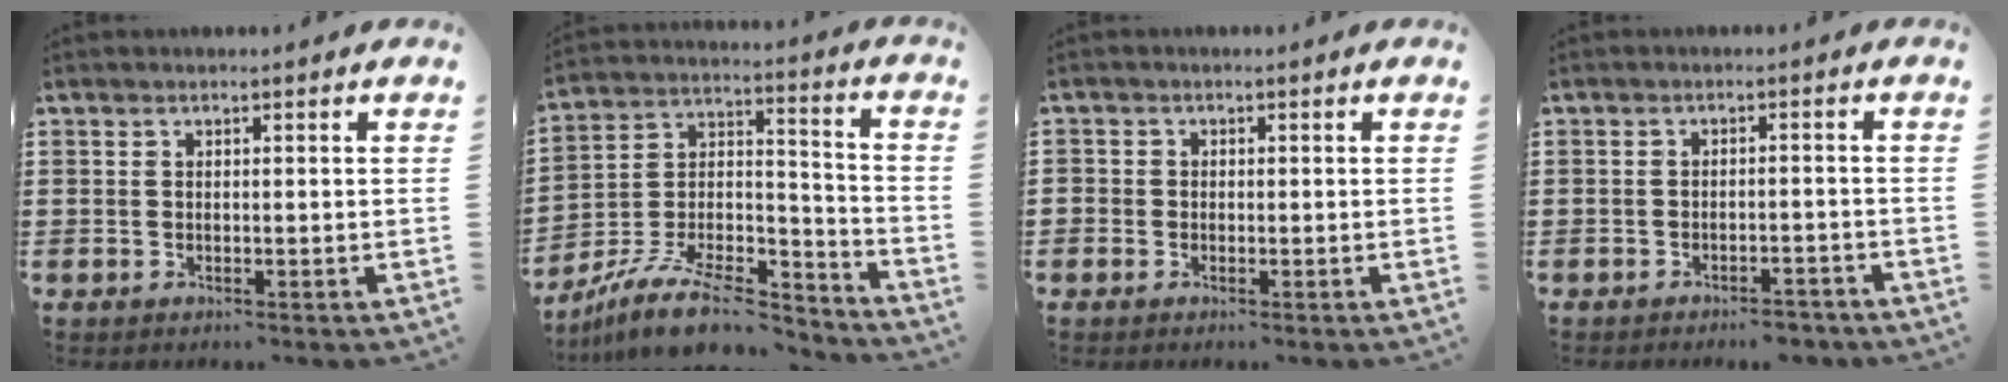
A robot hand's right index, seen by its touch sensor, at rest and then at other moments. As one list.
[{"total": 12.1, "force": [-10.2, 3.3, 5.6], "torque": [-0.097, 0.032, -0.195]}, {"total": 0.7, "force": [-0.4, 0.6, 0.0], "torque": [-0.002, 0.003, -0.010]}, {"total": 2.6, "force": [-2.5, 0.1, 0.7], "torque": [-0.016, -0.003, -0.049]}]